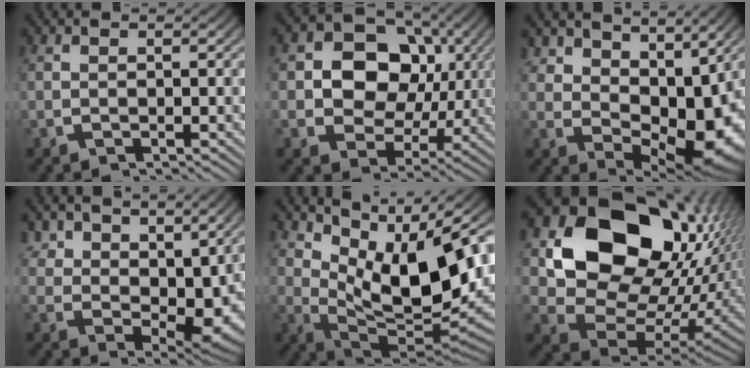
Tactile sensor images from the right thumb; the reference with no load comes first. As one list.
[{"total": 10.7, "force": [0.7, 8.5, 6.4], "torque": [-0.126, -0.029, 0.017]}, {"total": 8.1, "force": [1.0, 4.6, 6.7], "torque": [-0.110, -0.035, 0.040]}, {"total": 5.5, "force": [1.6, 3.0, 4.3], "torque": [-0.078, -0.027, 0.050]}, {"total": 14.3, "force": [2.7, 8.1, 11.5], "torque": [-0.199, -0.036, 0.059]}, {"total": 18.4, "force": [1.4, 12.5, 13.4], "torque": [-0.265, -0.054, 0.048]}]